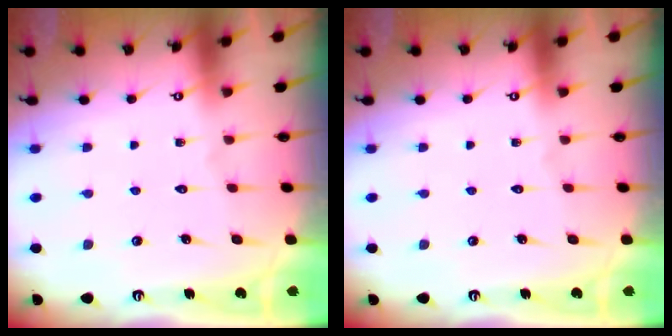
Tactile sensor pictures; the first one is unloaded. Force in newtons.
{"total": 0.0}